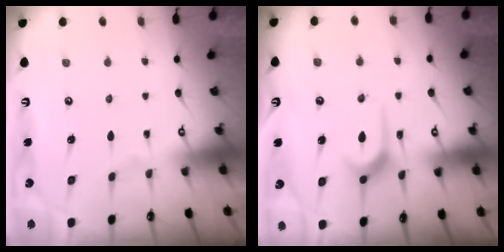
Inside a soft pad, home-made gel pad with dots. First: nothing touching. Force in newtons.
{"total": 7.9, "press": 7.8, "slide": 0.3}